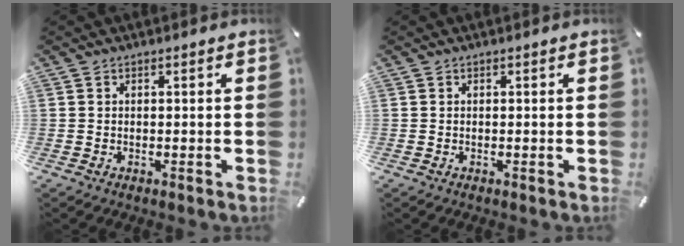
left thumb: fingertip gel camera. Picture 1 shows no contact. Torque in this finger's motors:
{"motor_torque": [-0.01, 0.00, -0.03, 0.02, 0.00]}